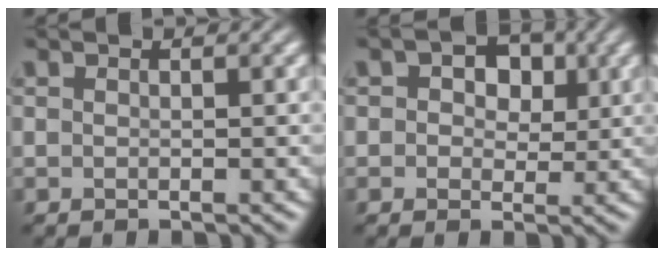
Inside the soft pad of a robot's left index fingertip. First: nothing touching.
{"total": 4.1, "force": [1.3, 3.0, 2.6], "torque": [-0.022, 0.008, -0.005]}